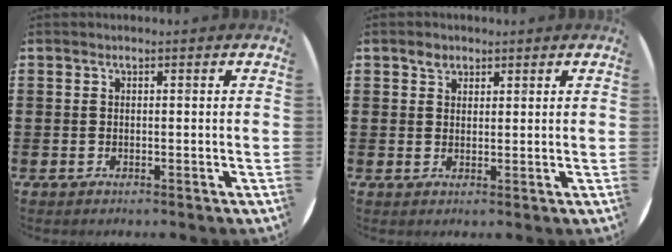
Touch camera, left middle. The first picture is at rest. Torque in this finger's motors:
{"motor_torque": [0.60, -0.42, 0.02, -0.01]}